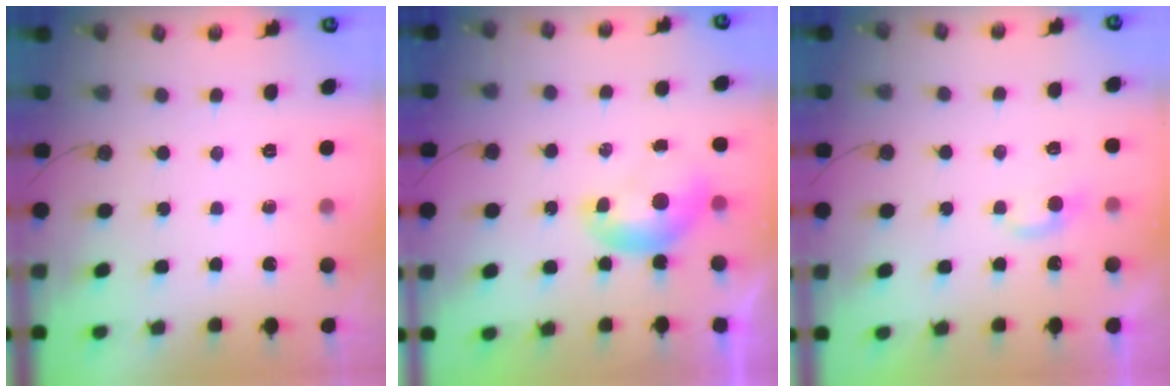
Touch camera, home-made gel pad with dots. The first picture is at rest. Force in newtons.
{"total": 0.0}
{"total": 2.2, "press": 2.2, "slide": 0.5}